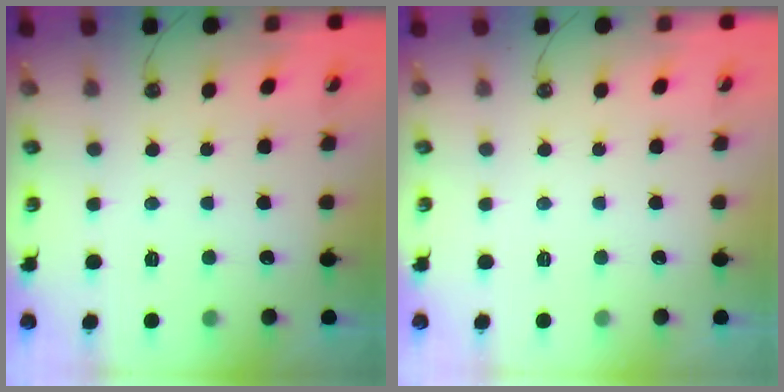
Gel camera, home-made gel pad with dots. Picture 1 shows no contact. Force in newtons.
{"total": 0.0}